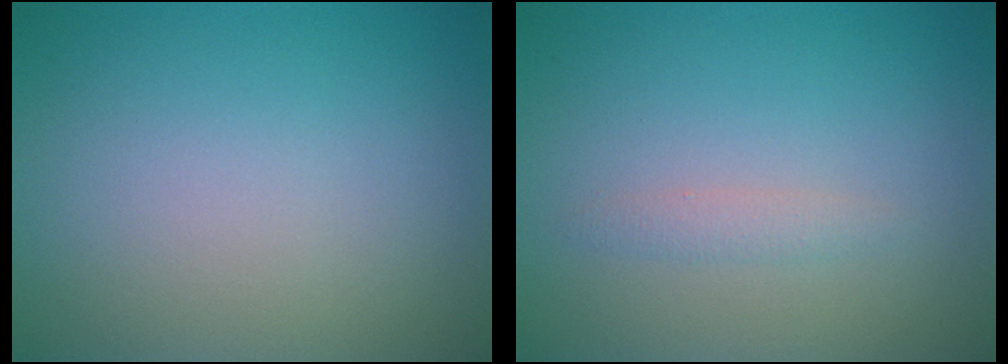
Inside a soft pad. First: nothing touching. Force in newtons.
{"total": 1.0, "press": 1.0, "slide": 0.0}